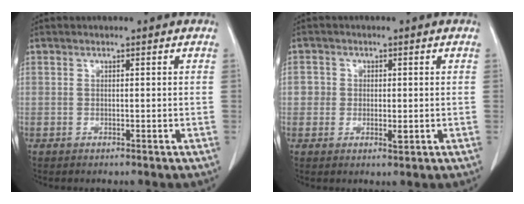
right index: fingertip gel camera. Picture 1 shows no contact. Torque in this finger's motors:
{"motor_torque": [-0.02, 0.19, 0.05, 0.07]}